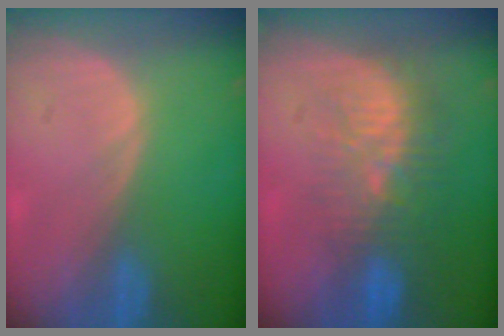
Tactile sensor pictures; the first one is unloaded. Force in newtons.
{"total": 9.3, "press": 8.6, "slide": 3.6}